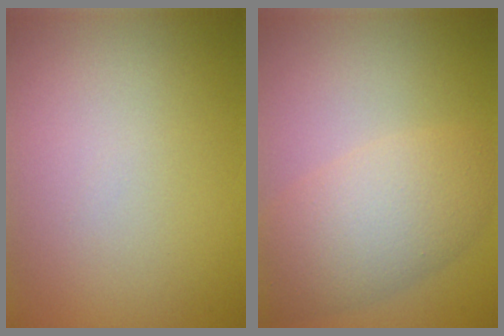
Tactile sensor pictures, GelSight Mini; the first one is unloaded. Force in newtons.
{"total": 5.6, "press": 5.6, "slide": 0.1}